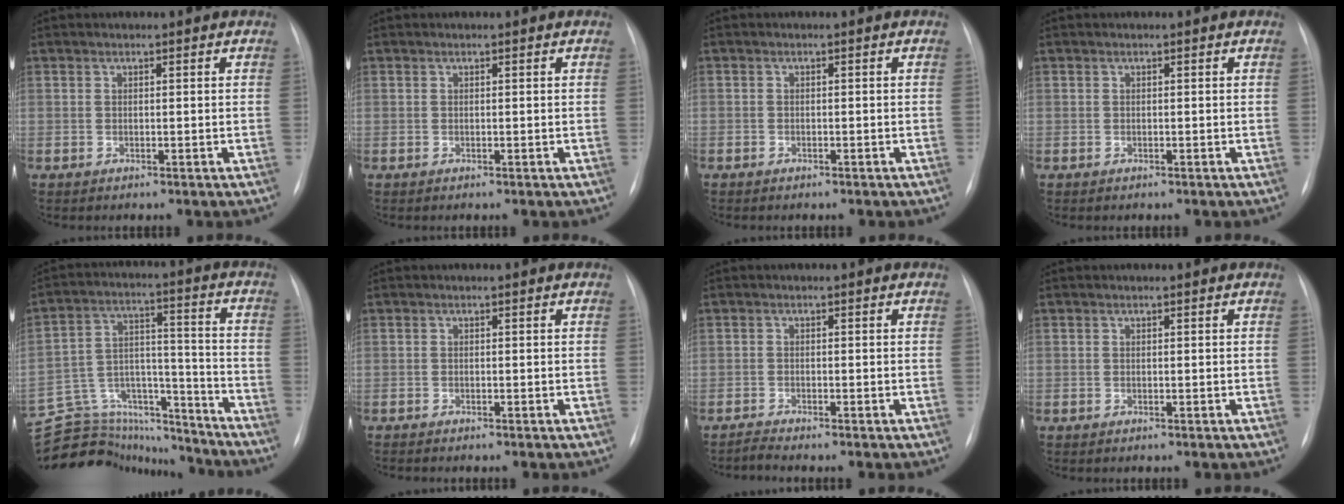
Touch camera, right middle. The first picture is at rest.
{"total": 0.0}
{"total": 0.8, "force": [-0.6, 0.5, 0.2], "torque": [-0.004, 0.002, -0.009]}
{"total": 0.0}
{"total": 20.5, "force": [-19.4, 5.8, 3.4], "torque": [-0.083, 0.046, -0.297]}
{"total": 0.8, "force": [-0.7, 0.0, 0.4], "torque": [-0.002, -0.002, -0.009]}
{"total": 1.2, "force": [-1.0, -0.5, 0.0], "torque": [0.001, -0.005, -0.019]}
{"total": 0.0}